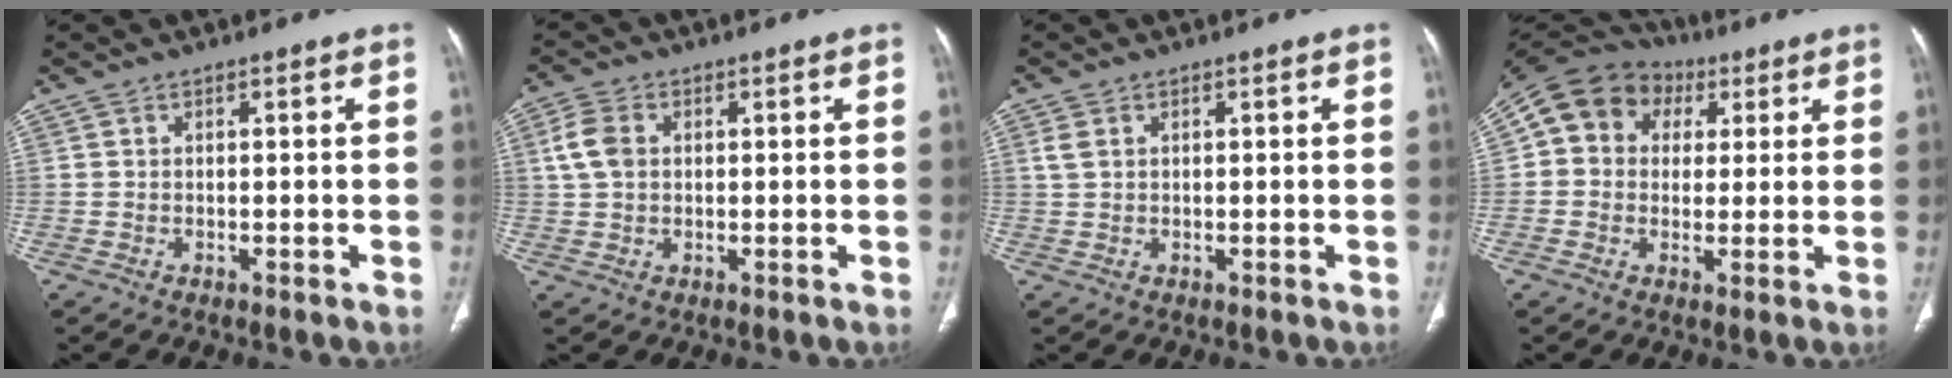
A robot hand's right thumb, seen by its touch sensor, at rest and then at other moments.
{"total": 5.1, "force": [0.9, 3.7, 3.4], "torque": [-0.074, 0.008, 0.015]}
{"total": 1.8, "force": [0.6, 1.2, 1.2], "torque": [-0.033, 0.006, 0.016]}
{"total": 12.4, "force": [3.3, 10.5, 5.7], "torque": [-0.082, 0.026, 0.044]}